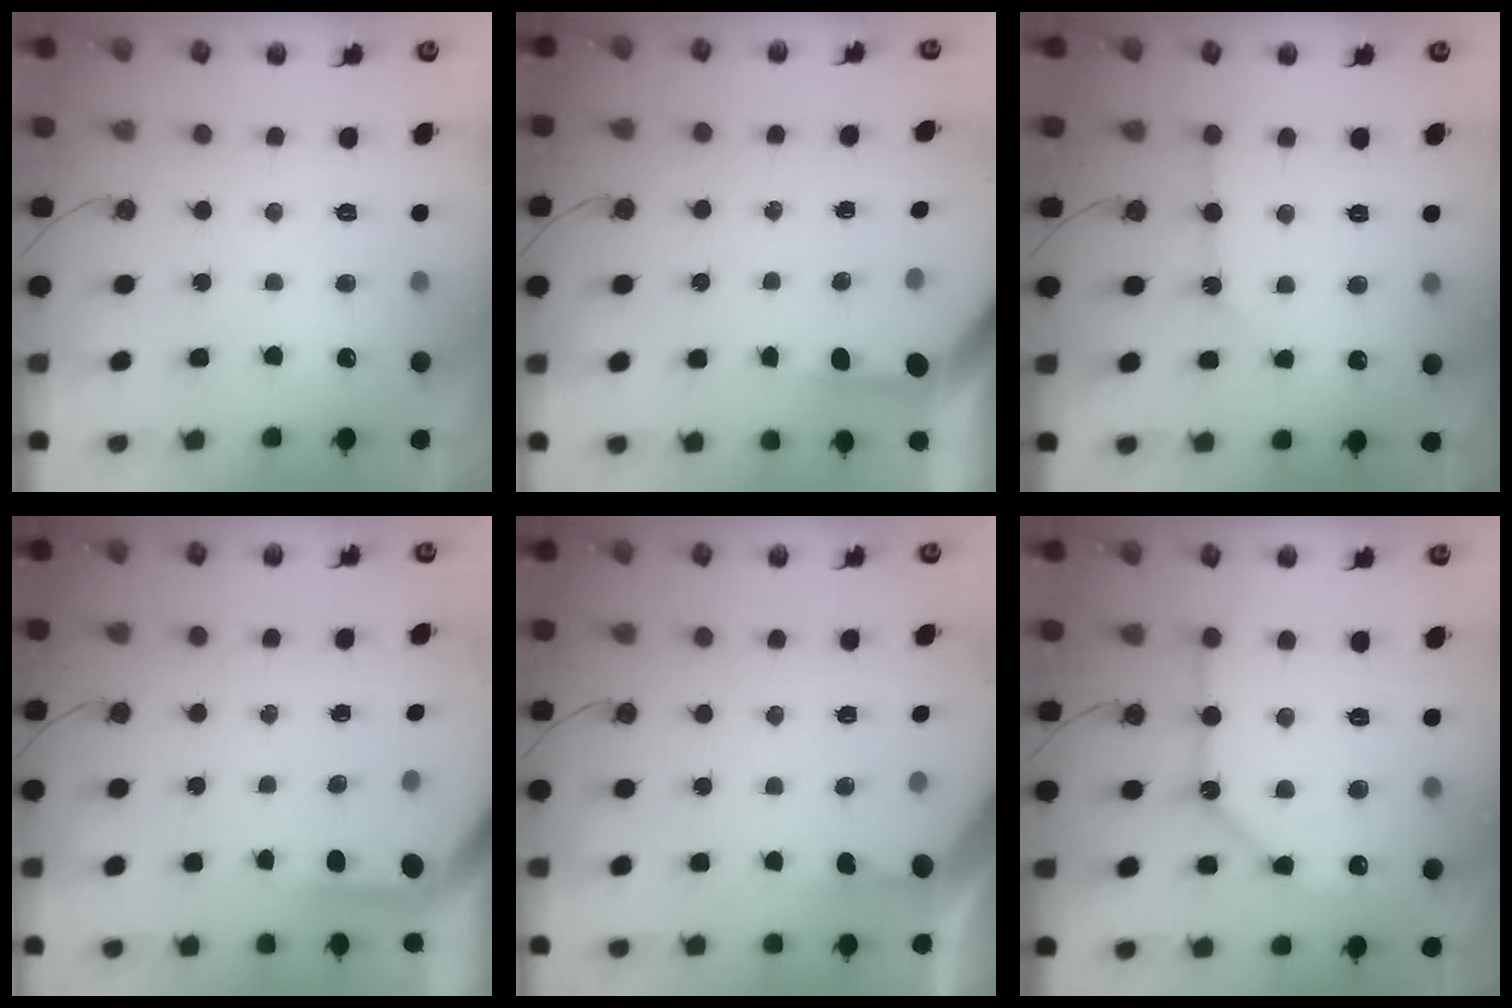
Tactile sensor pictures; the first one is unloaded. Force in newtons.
{"total": 3.4, "press": 3.4, "slide": 0.4}
{"total": 7.5, "press": 7.5, "slide": 0.8}
{"total": 3.2, "press": 3.2, "slide": 0.4}
{"total": 2.4, "press": 2.4, "slide": 0.3}
{"total": 12.1, "press": 12.0, "slide": 1.2}